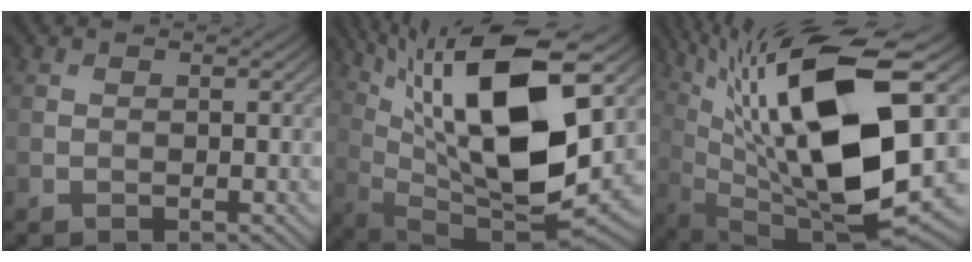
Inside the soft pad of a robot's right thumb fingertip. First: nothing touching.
{"total": 18.8, "force": [6.0, 6.4, 16.6], "torque": [-0.318, 0.014, 0.116]}
{"total": 19.5, "force": [4.0, 6.7, 17.8], "torque": [-0.340, 0.022, 0.080]}